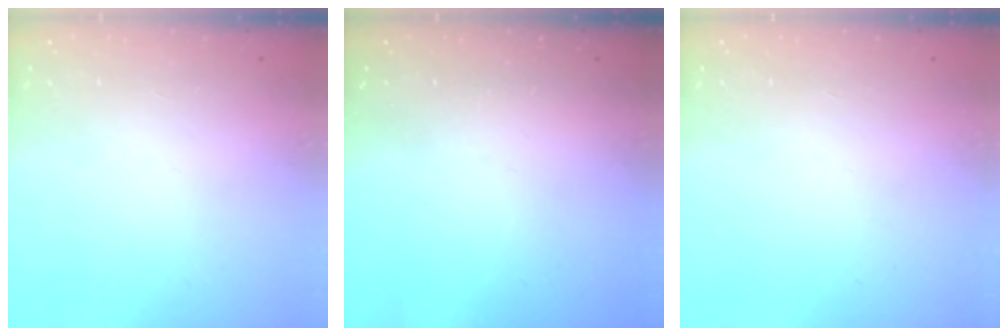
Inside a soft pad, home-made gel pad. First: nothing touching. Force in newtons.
{"total": 0.0}
{"total": 0.0}